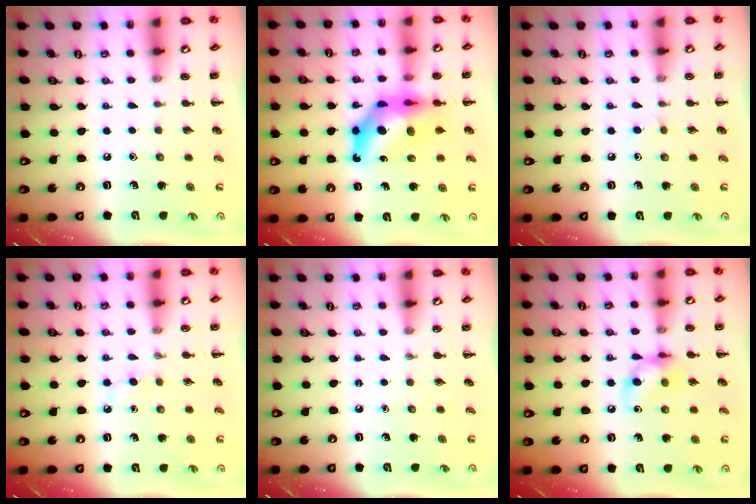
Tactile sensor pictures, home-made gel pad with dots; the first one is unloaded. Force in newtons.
{"total": 12.0, "press": 11.5, "slide": 3.6}
{"total": 1.7, "press": 1.5, "slide": 0.9}
{"total": 2.5, "press": 2.3, "slide": 1.0}
{"total": 0.0}
{"total": 9.0, "press": 9.0, "slide": 0.6}